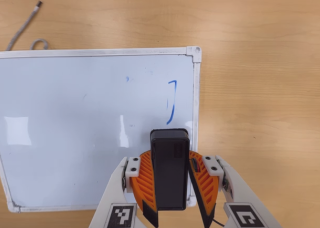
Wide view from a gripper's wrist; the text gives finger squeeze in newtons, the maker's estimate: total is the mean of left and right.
{"total": 8.4, "left": 8.1, "right": 8.6}